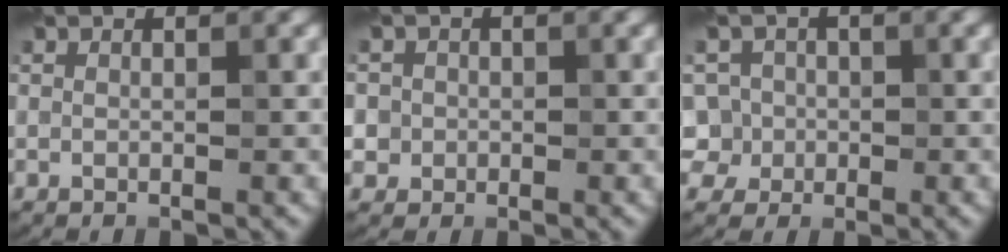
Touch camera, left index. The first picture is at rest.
{"total": 2.4, "force": [0.0, 2.3, 0.3], "torque": [0.009, 0.005, -0.002]}
{"total": 5.0, "force": [-0.6, 4.8, 1.3], "torque": [-0.010, 0.021, -0.028]}